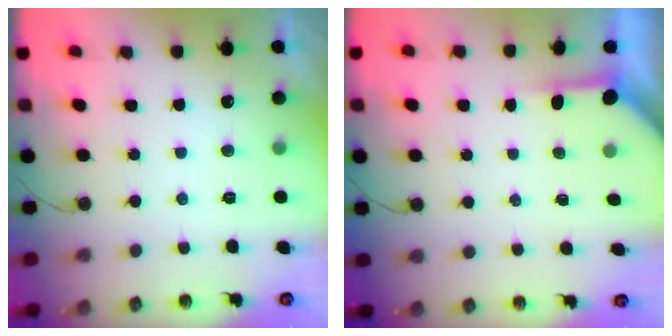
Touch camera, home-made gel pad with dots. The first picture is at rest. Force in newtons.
{"total": 3.7, "press": 3.7, "slide": 0.4}